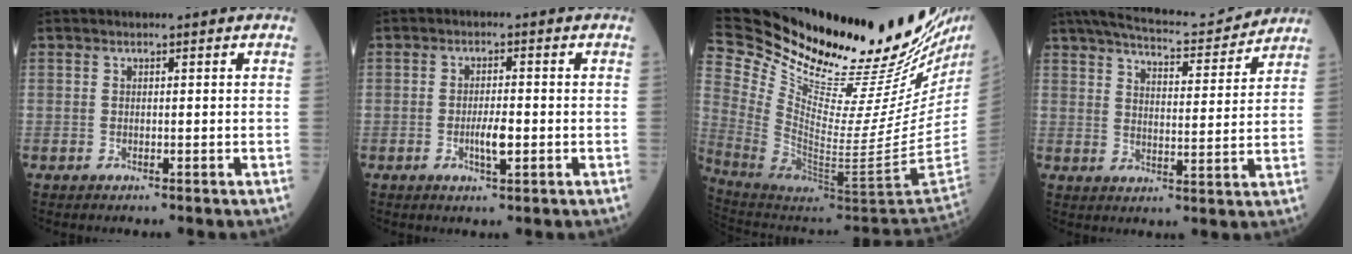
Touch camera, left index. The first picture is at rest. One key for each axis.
{"total": 3.1, "fx": -1.0, "fy": 0.5, "fz": 2.8, "tx": -0.053, "ty": -0.004, "tz": -0.017}
{"total": 35.0, "fx": 29.5, "fy": 1.9, "fz": 18.8, "tx": -0.307, "ty": -0.124, "tz": 0.430}
{"total": 15.5, "fx": 13.9, "fy": 3.0, "fz": 6.1, "tx": -0.098, "ty": 0.019, "tz": 0.198}